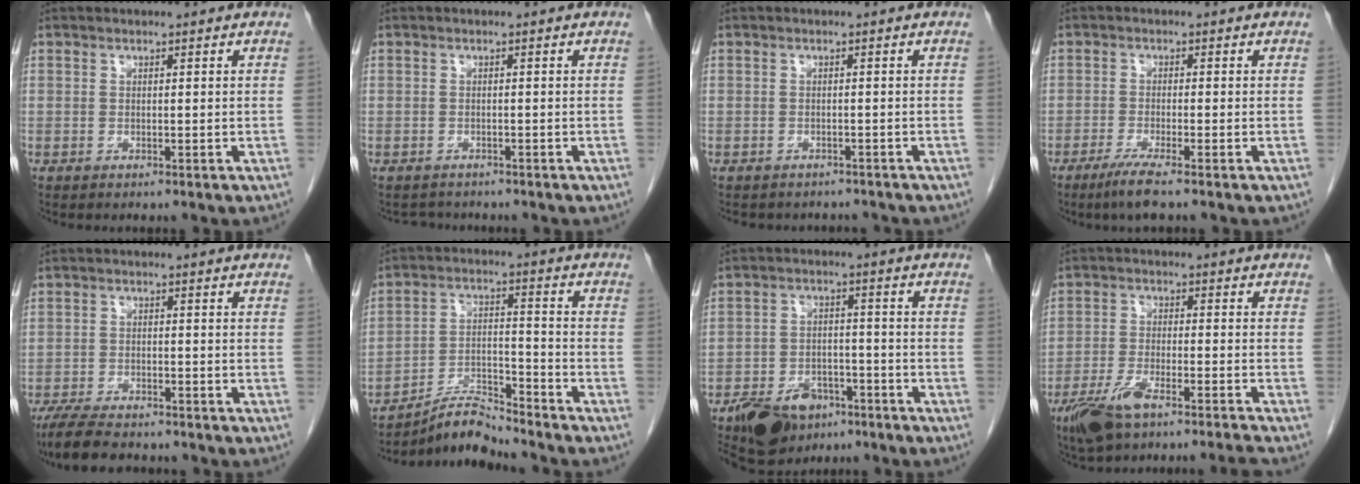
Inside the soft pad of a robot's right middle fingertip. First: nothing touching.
{"total": 2.2, "force": [-2.0, 0.8, -0.1], "torque": [-0.003, -0.006, -0.029]}
{"total": 5.7, "force": [-5.1, 2.2, 1.0], "torque": [-0.019, 0.003, -0.057]}
{"total": 3.9, "force": [-2.7, -0.3, 2.8], "torque": [-0.057, -0.011, -0.054]}
{"total": 8.8, "force": [-7.6, 2.0, 4.0], "torque": [-0.073, -0.020, -0.123]}
{"total": 7.2, "force": [-7.1, -0.1, 0.9], "torque": [-0.019, 0.009, -0.128]}
{"total": 10.6, "force": [-7.3, 5.8, 5.0], "torque": [-0.080, -0.001, -0.117]}
{"total": 8.9, "force": [-7.1, 0.1, 5.3], "torque": [-0.096, -0.017, -0.127]}